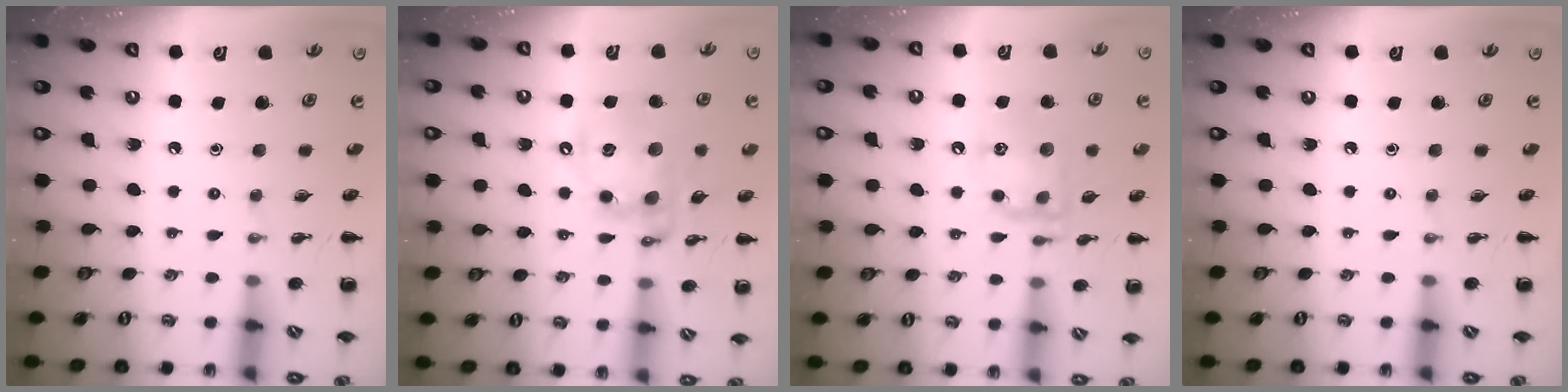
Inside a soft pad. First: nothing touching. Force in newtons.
{"total": 14.2, "press": 13.8, "slide": 3.4}
{"total": 15.4, "press": 15.3, "slide": 2.0}
{"total": 0.0}